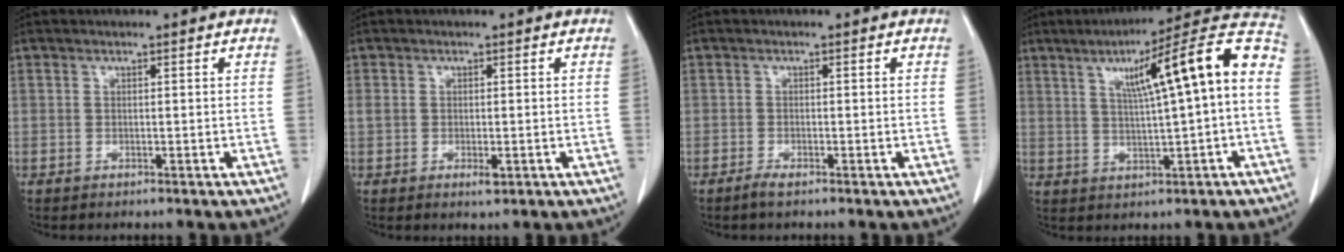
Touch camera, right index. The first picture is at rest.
{"total": 2.6, "force": [-0.6, 1.2, 2.2], "torque": [-0.044, -0.001, -0.005]}
{"total": 1.3, "force": [-1.0, 0.0, 0.8], "torque": [-0.020, -0.003, -0.021]}
{"total": 15.2, "force": [2.3, 0.9, 15.0], "torque": [-0.213, 0.036, 0.033]}